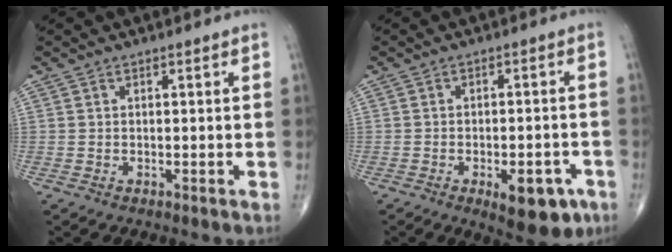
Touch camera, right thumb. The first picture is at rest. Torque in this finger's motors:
{"motor_torque": [1.22, 1.23, 0.63, -0.84, 0.21]}